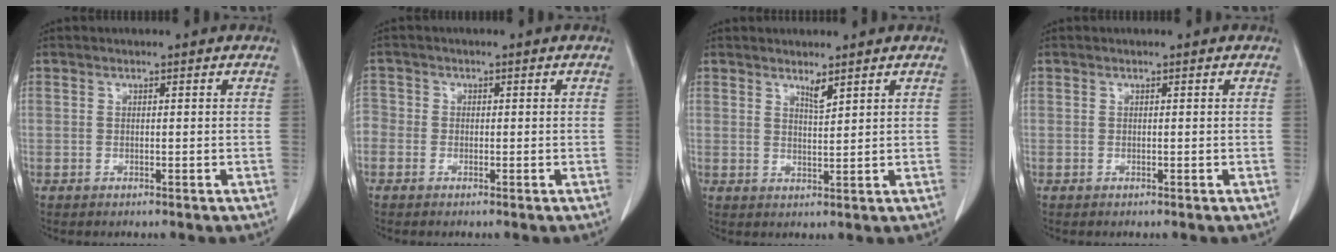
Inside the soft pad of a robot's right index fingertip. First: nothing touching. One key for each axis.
{"total": 2.4, "fx": -0.9, "fy": 2.1, "fz": 0.5, "tx": -0.009, "ty": 0.006, "tz": -0.025}
{"total": 2.1, "fx": 1.7, "fy": 0.1, "fz": 1.2, "tx": -0.026, "ty": -0.009, "tz": 0.035}
{"total": 0.0}